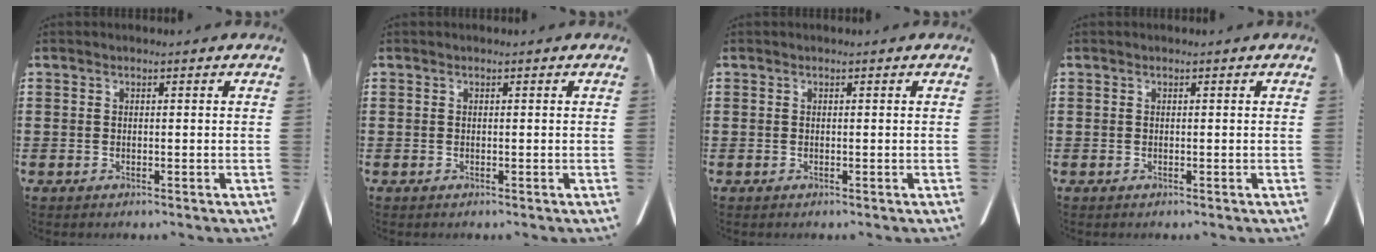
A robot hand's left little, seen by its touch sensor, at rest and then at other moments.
{"total": 0.0}
{"total": 0.0}
{"total": 0.0}